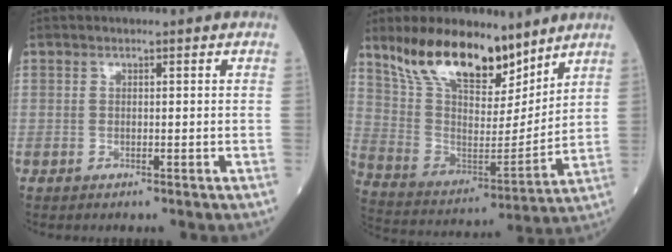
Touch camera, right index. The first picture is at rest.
{"total": 18.0, "force": [13.2, 6.3, 10.5], "torque": [-0.196, -0.002, 0.246]}